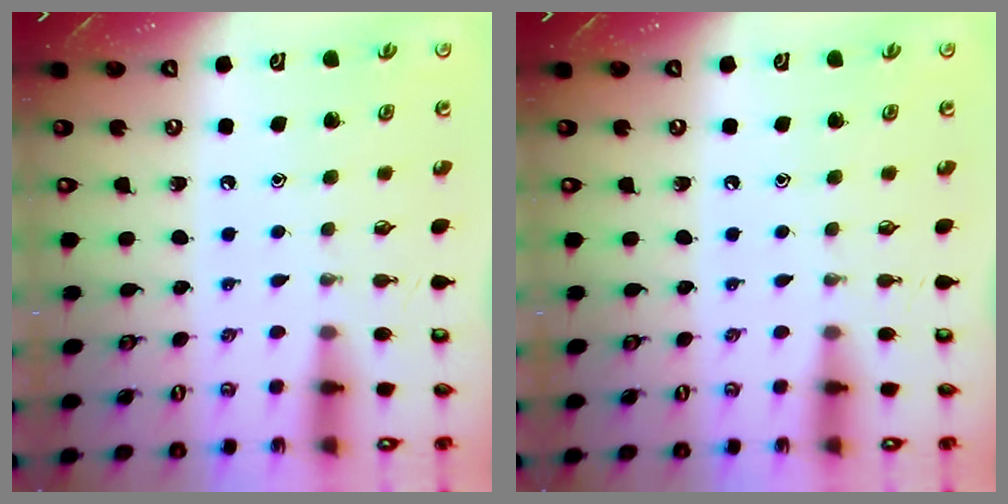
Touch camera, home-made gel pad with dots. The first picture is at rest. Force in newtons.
{"total": 0.0}